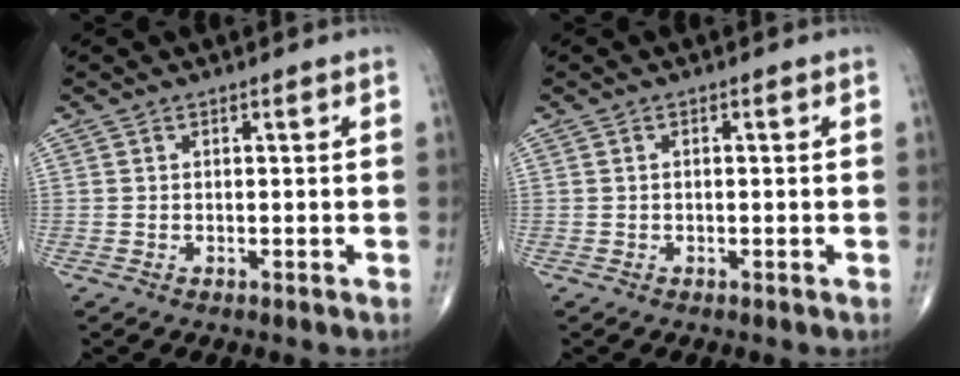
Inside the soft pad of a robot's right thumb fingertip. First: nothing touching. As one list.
[{"total": 0.0}]